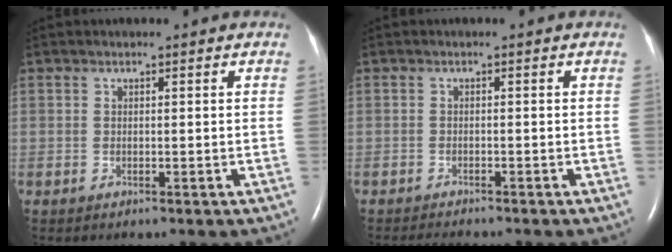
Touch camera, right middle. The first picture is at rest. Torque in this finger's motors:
{"motor_torque": [0.05, -0.05, -0.03, -0.01]}